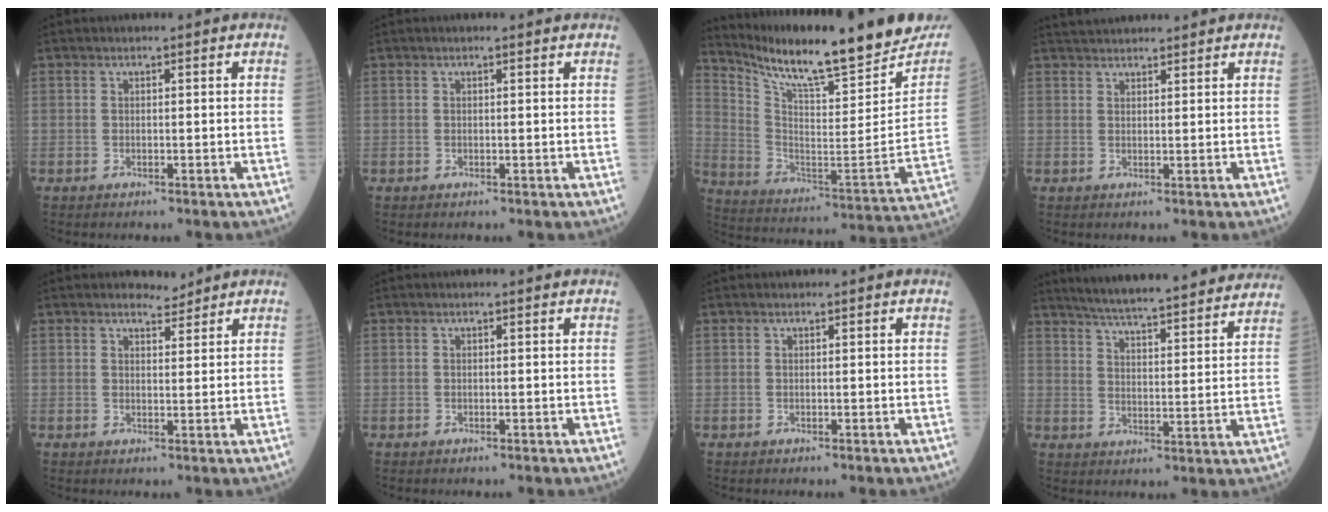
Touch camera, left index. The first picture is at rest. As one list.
[{"total": 0.8, "force": [0.7, 0.0, 0.3], "torque": [-0.011, 0.002, 0.010]}, {"total": 23.0, "force": [20.2, 2.1, 10.8], "torque": [-0.190, -0.063, 0.304]}, {"total": 5.4, "force": [5.2, 0.6, 1.3], "torque": [-0.021, 0.038, 0.081]}, {"total": 2.3, "force": [2.2, 0.6, 0.1], "torque": [-0.002, -0.005, 0.036]}, {"total": 0.0}, {"total": 0.0}, {"total": 25.8, "force": [23.5, 1.9, 10.4], "torque": [-0.159, -0.022, 0.305]}]